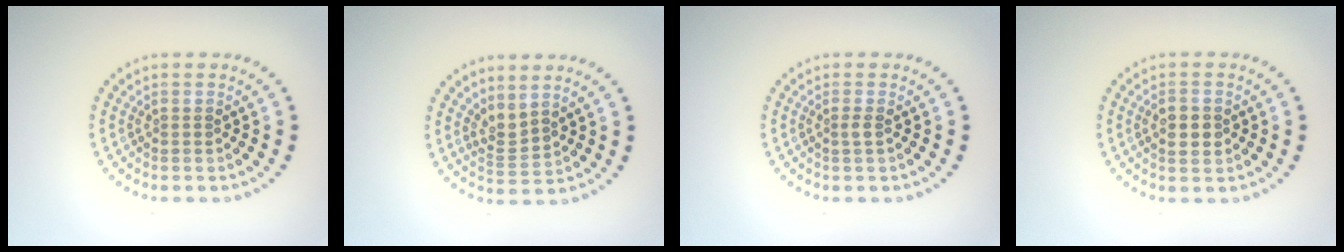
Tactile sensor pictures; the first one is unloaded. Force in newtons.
{"total": 2.1, "press": 1.5, "slide": 1.5}
{"total": 0.7, "press": 0.4, "slide": 0.6}
{"total": 2.0, "press": 2.0, "slide": 0.1}